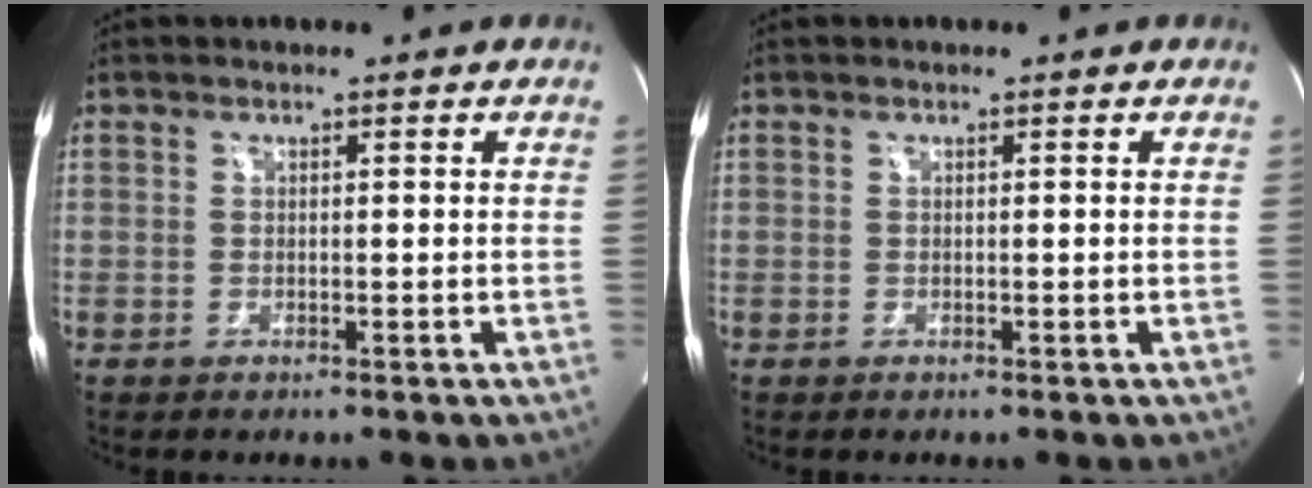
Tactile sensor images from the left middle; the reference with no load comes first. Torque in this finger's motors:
{"motor_torque": [-0.15, 0.06, 0.10, -0.01]}